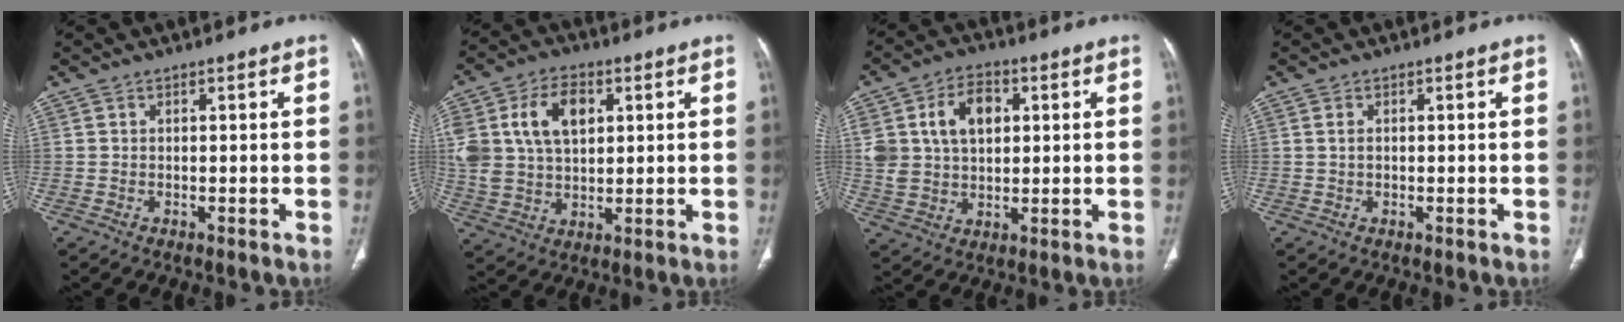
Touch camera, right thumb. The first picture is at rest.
{"total": 14.7, "force": [4.3, 9.6, 10.2], "torque": [-0.191, 0.002, 0.087]}
{"total": 12.2, "force": [3.3, 8.4, 8.3], "torque": [-0.127, 0.006, 0.064]}
{"total": 1.2, "force": [0.3, 0.8, 0.9], "torque": [-0.018, 0.002, 0.008]}